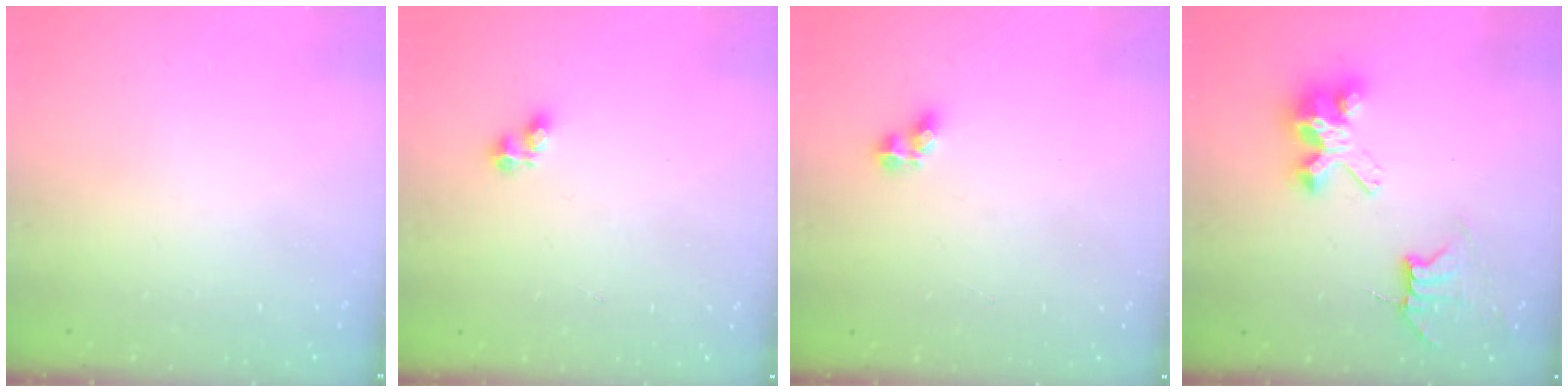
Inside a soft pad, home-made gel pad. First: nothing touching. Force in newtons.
{"total": 2.7, "press": 2.7, "slide": 0.4}
{"total": 3.4, "press": 3.2, "slide": 1.2}
{"total": 8.2, "press": 8.2, "slide": 0.7}